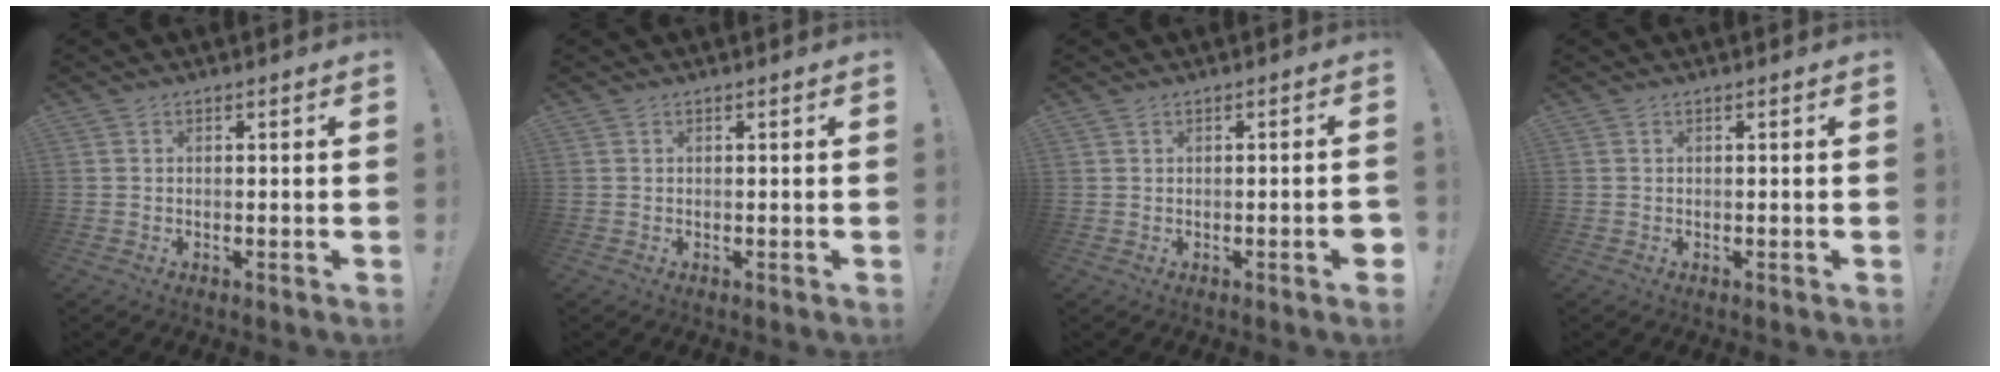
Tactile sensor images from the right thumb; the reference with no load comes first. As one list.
[{"total": 0.0}, {"total": 2.4, "force": [-1.1, 0.1, 2.1], "torque": [-0.026, -0.003, -0.018]}, {"total": 0.0}]